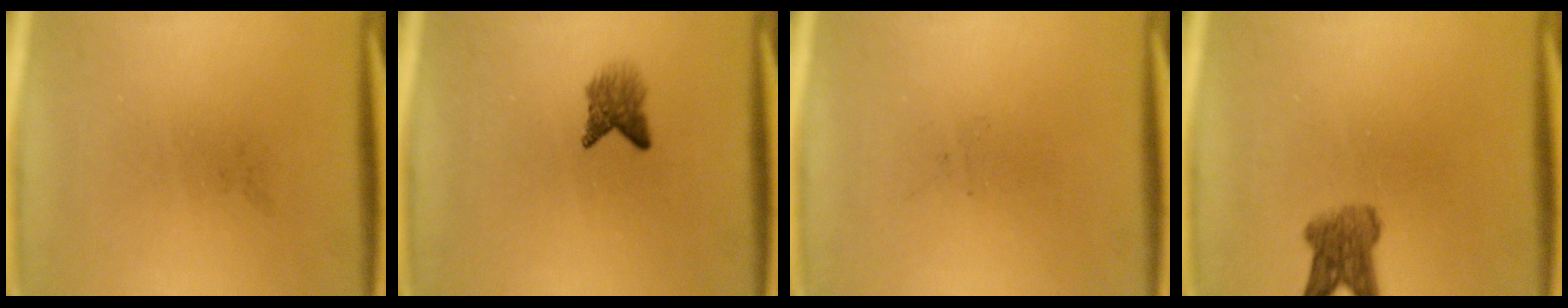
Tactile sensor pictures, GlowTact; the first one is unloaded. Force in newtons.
{"total": 2.8}
{"total": 0.0}
{"total": 4.7}